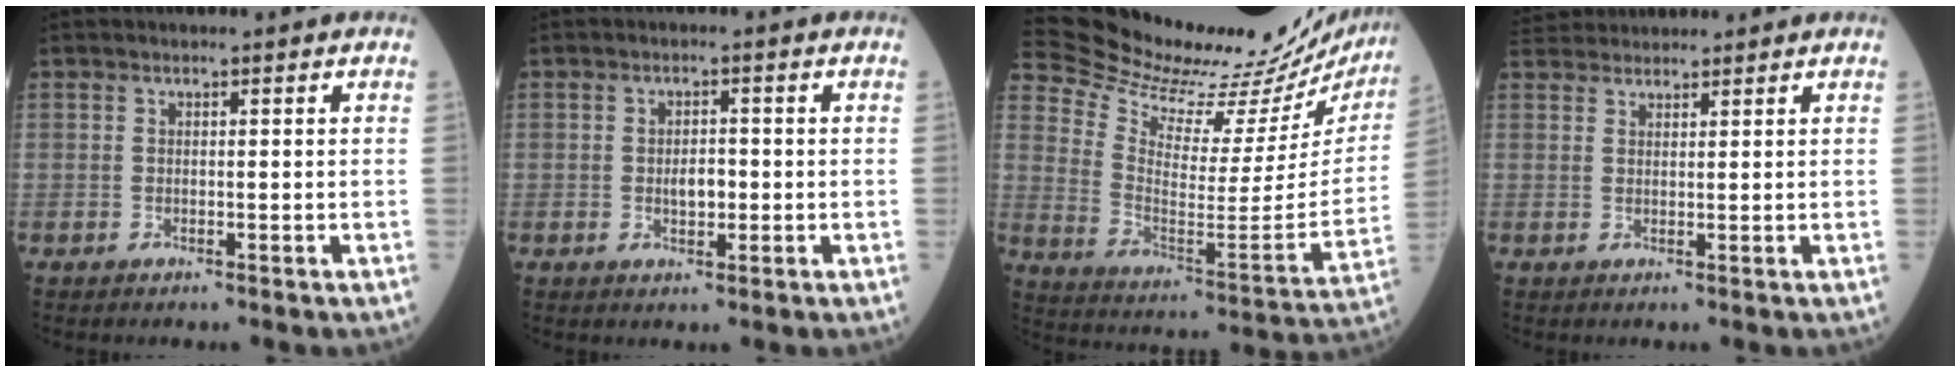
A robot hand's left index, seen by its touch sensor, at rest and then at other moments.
{"total": 2.7, "force": [-0.5, 1.3, 2.3], "torque": [-0.040, -0.001, -0.007]}
{"total": 28.3, "force": [26.8, 4.2, 8.1], "torque": [-0.148, -0.122, 0.360]}
{"total": 5.4, "force": [5.2, 1.0, 0.9], "torque": [-0.015, 0.034, 0.093]}